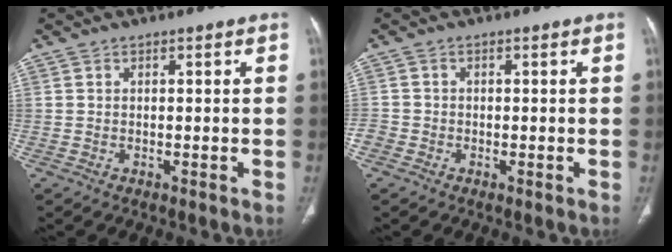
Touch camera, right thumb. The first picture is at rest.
{"total": 2.4, "force": [-1.1, 1.9, 1.0], "torque": [-0.020, 0.005, -0.026]}